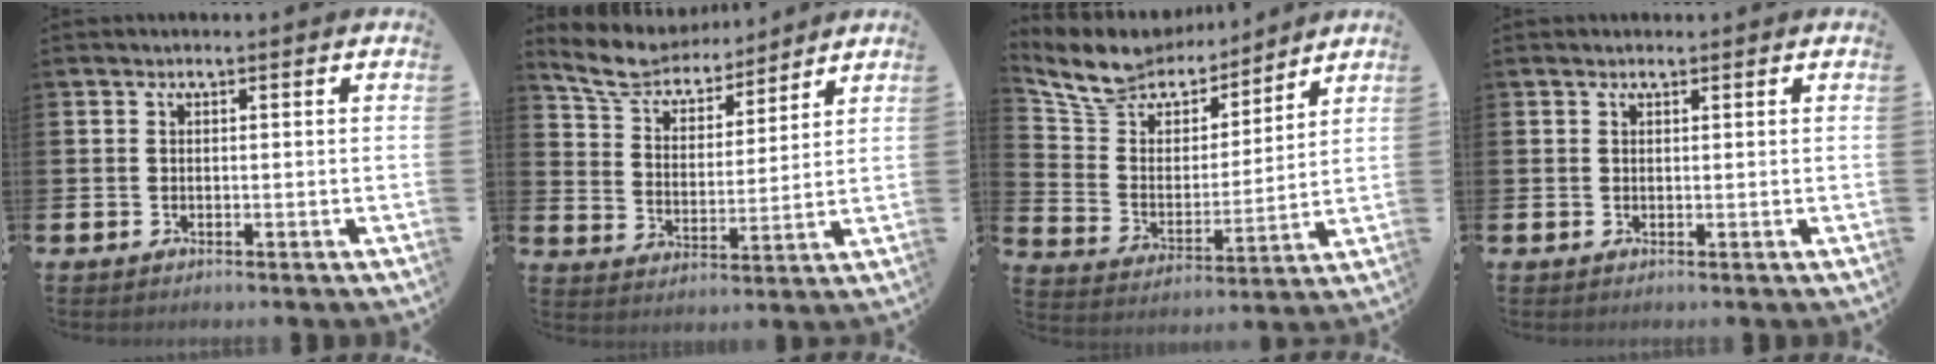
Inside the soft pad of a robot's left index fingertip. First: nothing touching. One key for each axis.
{"total": 7.8, "fx": 7.4, "fy": 2.1, "fz": 1.5, "tx": -0.069, "ty": -0.047, "tz": 0.132}
{"total": 9.6, "fx": 8.8, "fy": 3.7, "fz": 1.1, "tx": -0.078, "ty": -0.062, "tz": 0.161}
{"total": 0.9, "fx": 0.9, "fy": 0.3, "fz": 0.2, "tx": 0.010, "ty": -0.003, "tz": 0.013}